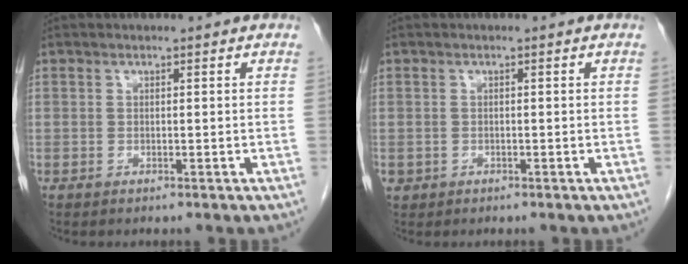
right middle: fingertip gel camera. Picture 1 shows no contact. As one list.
[{"total": 1.0, "force": [-0.3, 0.9, 0.2], "torque": [-0.006, 0.004, -0.001]}]